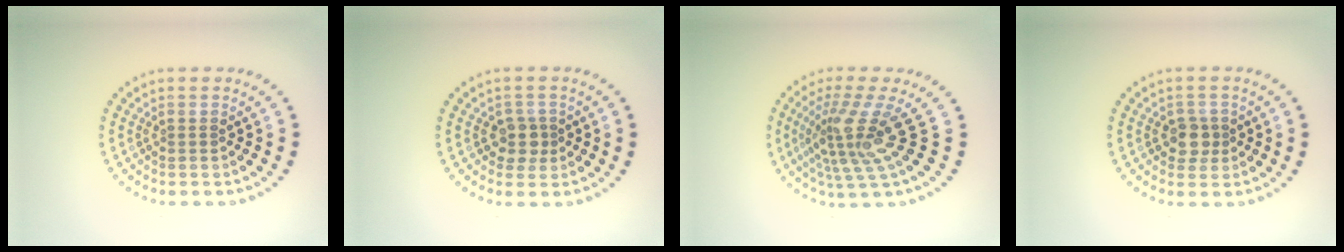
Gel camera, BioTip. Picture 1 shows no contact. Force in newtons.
{"total": 2.0, "press": 1.7, "slide": 1.1}
{"total": 4.8, "press": 3.2, "slide": 3.6}
{"total": 1.9, "press": 1.8, "slide": 0.8}